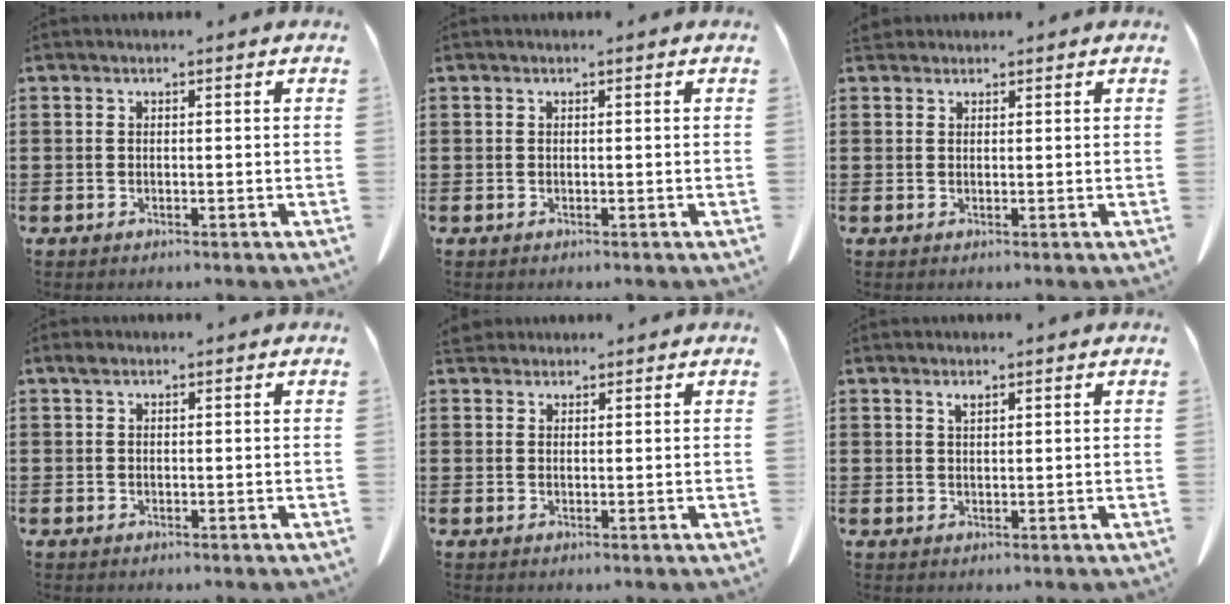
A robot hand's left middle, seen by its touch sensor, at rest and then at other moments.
{"total": 0.0}
{"total": 1.4, "force": [1.2, 0.5, 0.2], "torque": [-0.009, 0.001, 0.026]}
{"total": 0.8, "force": [0.5, 0.5, 0.4], "torque": [-0.010, 0.004, 0.009]}
{"total": 2.2, "force": [2.0, 0.8, 0.5], "torque": [-0.017, 0.002, 0.040]}
{"total": 1.2, "force": [0.9, 0.2, 0.8], "torque": [-0.018, -0.001, 0.018]}